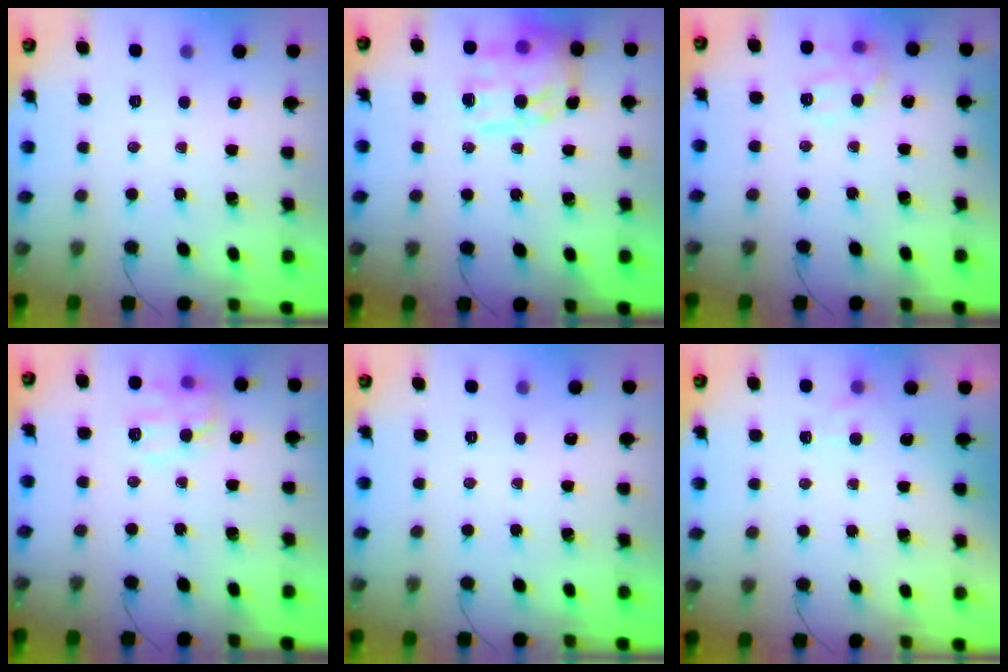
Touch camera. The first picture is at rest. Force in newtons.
{"total": 18.1, "press": 17.9, "slide": 2.3}
{"total": 10.2, "press": 10.2, "slide": 0.2}
{"total": 9.4, "press": 9.4, "slide": 0.5}
{"total": 0.0}
{"total": 2.0, "press": 1.6, "slide": 1.2}